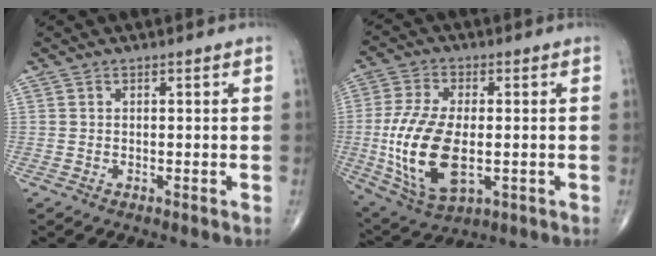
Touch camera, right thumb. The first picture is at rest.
{"total": 16.5, "force": [-2.1, 8.5, 14.0], "torque": [-0.292, -0.008, -0.026]}